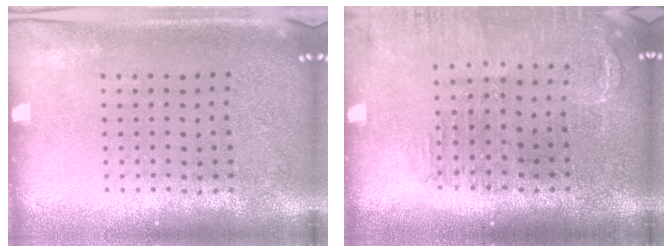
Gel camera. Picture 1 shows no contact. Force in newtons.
{"total": 1.5, "press": 1.4, "slide": 0.3}